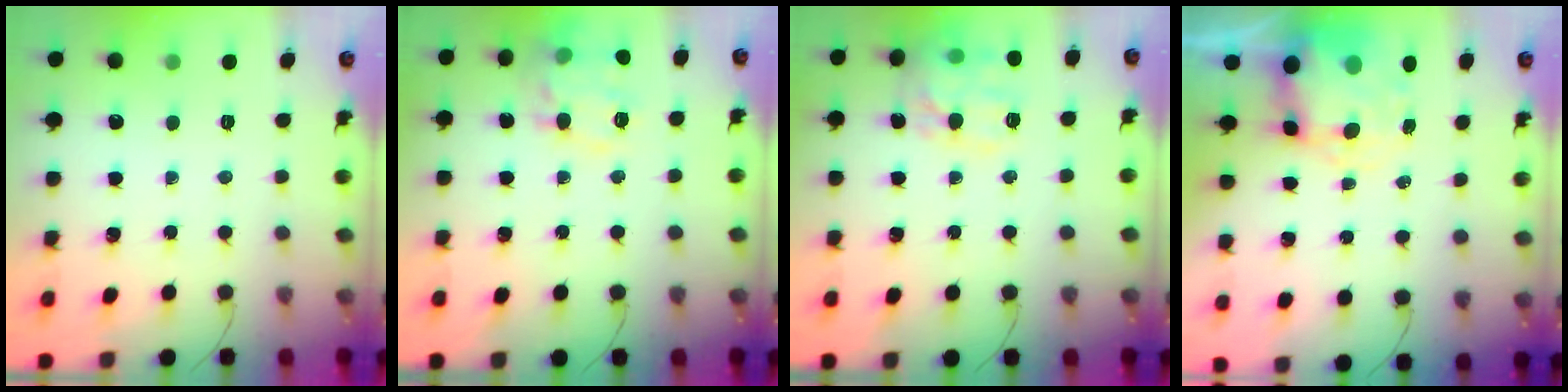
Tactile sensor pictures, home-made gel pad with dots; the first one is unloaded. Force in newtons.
{"total": 16.6, "press": 16.6, "slide": 1.4}
{"total": 15.5, "press": 15.5, "slide": 0.9}
{"total": 9.3, "press": 9.0, "slide": 2.4}